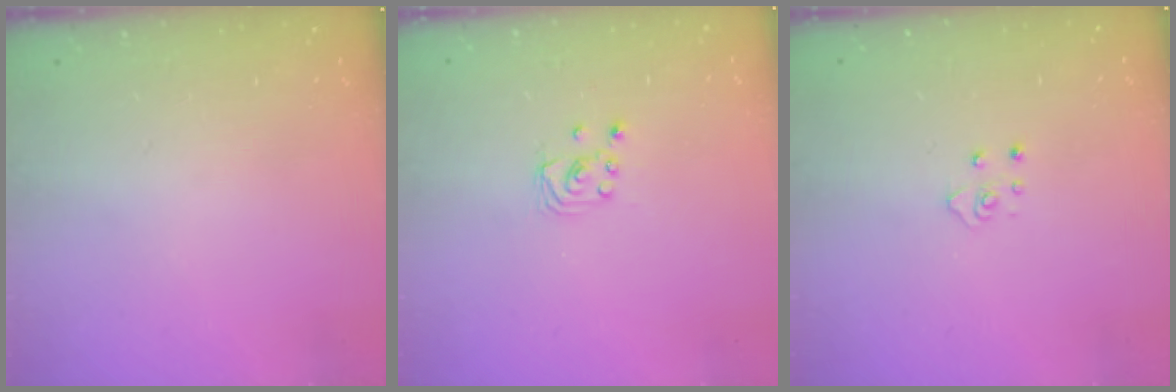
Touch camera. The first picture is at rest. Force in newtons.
{"total": 2.2, "press": 2.2, "slide": 0.2}
{"total": 4.1, "press": 4.0, "slide": 0.5}